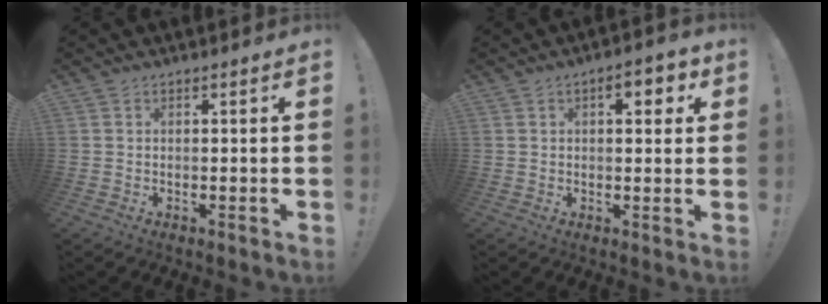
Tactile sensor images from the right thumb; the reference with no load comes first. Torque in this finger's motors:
{"motor_torque": [0.11, 1.04, 0.50, 0.17, -0.01]}